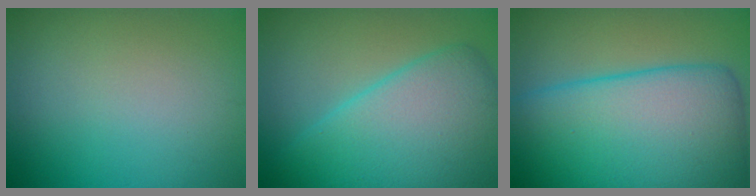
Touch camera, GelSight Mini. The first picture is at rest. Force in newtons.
{"total": 9.1, "press": 9.1, "slide": 0.0}
{"total": 13.2, "press": 13.2, "slide": 0.6}